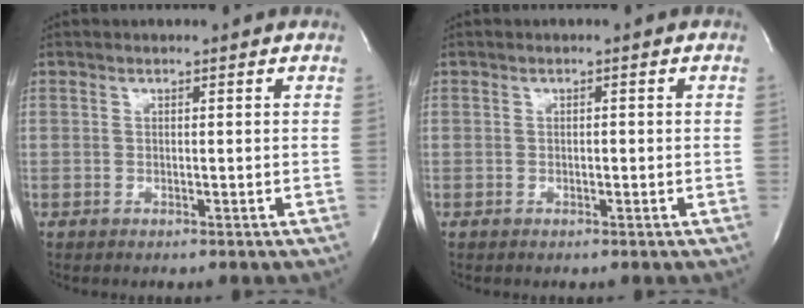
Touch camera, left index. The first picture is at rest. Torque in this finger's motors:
{"motor_torque": [-0.03, -0.01, -0.01, -0.01]}